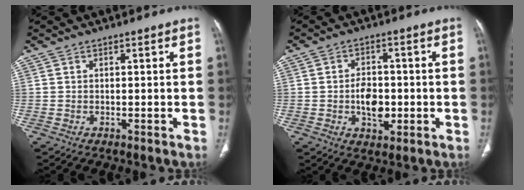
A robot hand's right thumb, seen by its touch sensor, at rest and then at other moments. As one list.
[{"total": 6.6, "force": [-1.0, 4.2, 5.0], "torque": [-0.067, 0.006, -0.014]}]